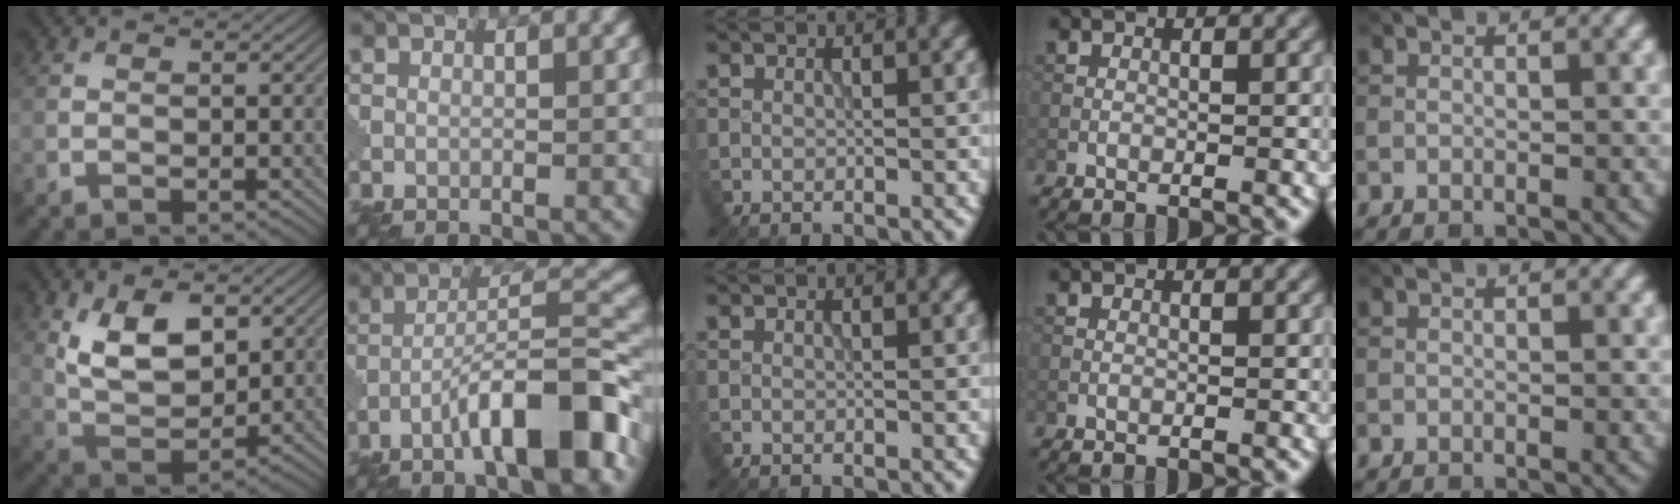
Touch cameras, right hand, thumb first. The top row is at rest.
{"thumb": {"total": 8.4, "force": [3.3, 4.6, 6.2], "torque": [-0.124, -0.011, 0.064]}, "index": {"total": 9.4, "force": [-5.2, 1.6, 7.7], "torque": [-0.115, 0.024, -0.085]}}